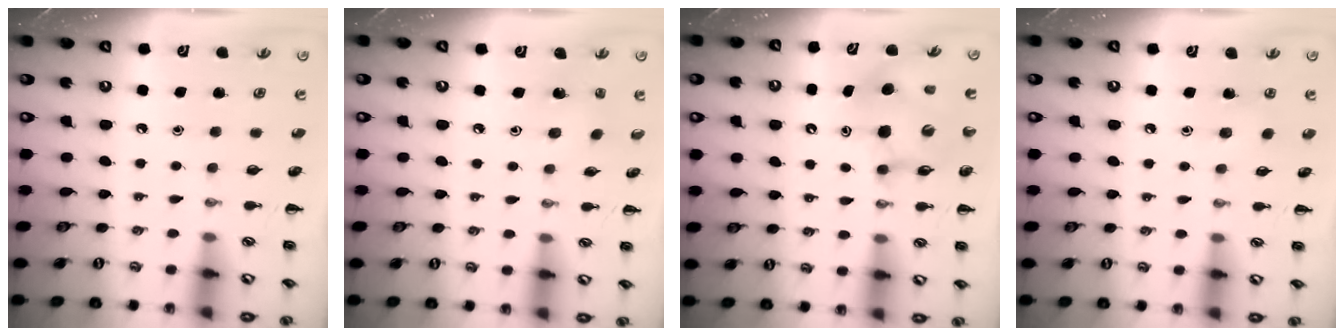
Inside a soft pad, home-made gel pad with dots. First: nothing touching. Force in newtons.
{"total": 1.8, "press": 1.6, "slide": 0.6}
{"total": 7.9, "press": 7.6, "slide": 2.1}
{"total": 4.9, "press": 4.7, "slide": 1.5}